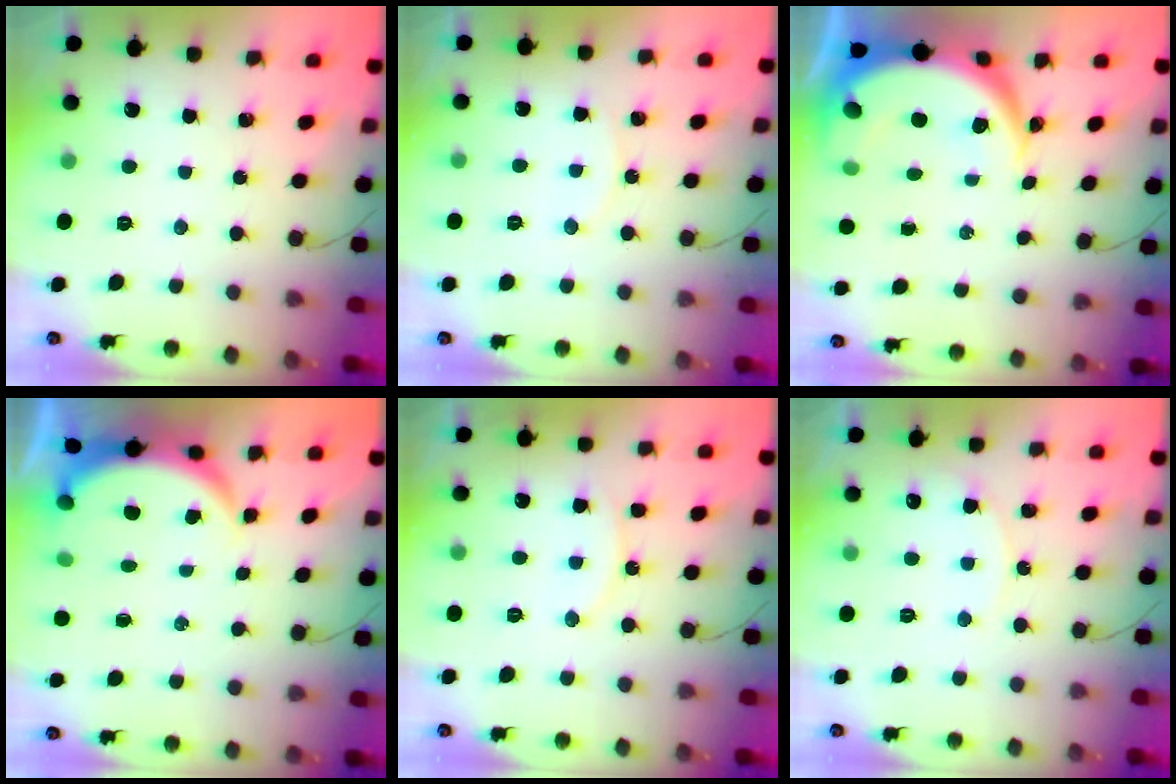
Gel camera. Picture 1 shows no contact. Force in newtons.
{"total": 4.8, "press": 4.8, "slide": 0.6}
{"total": 9.3, "press": 9.3, "slide": 0.7}
{"total": 5.6, "press": 5.5, "slide": 0.6}
{"total": 8.0, "press": 8.0, "slide": 0.5}
{"total": 6.0, "press": 6.0, "slide": 0.5}